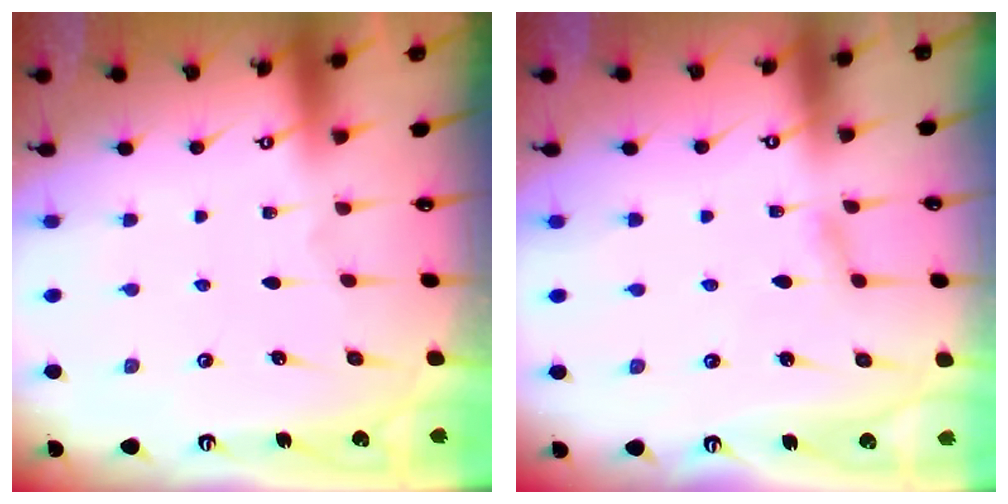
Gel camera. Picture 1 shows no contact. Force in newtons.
{"total": 2.6, "press": 2.6, "slide": 0.2}